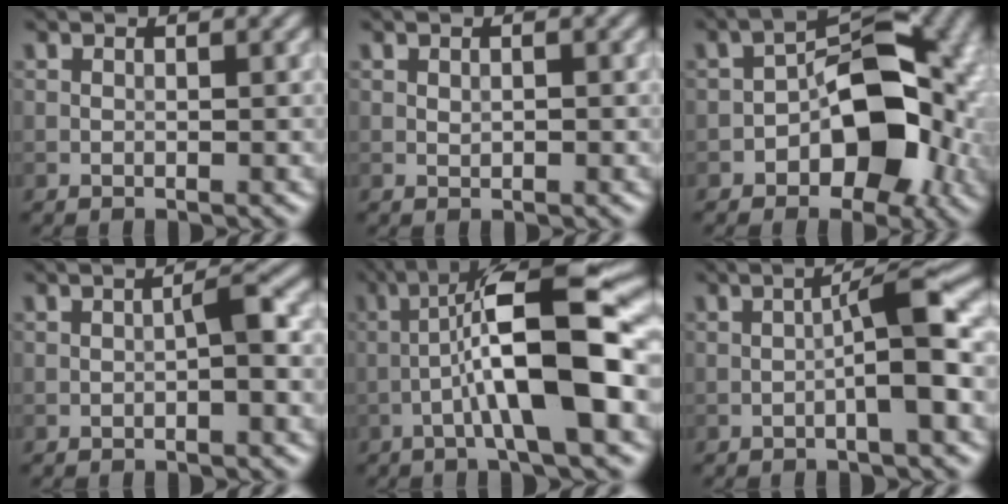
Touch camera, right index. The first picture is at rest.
{"total": 0.7, "force": [-0.1, 0.4, 0.6], "torque": [-0.010, 0.000, 0.000]}
{"total": 9.8, "force": [-2.6, 5.7, 7.5], "torque": [-0.093, 0.014, -0.049]}
{"total": 1.9, "force": [-0.5, 0.2, 1.8], "torque": [-0.031, 0.008, -0.009]}
{"total": 10.7, "force": [-2.1, 1.7, 10.4], "torque": [-0.164, 0.028, -0.038]}
{"total": 4.1, "force": [-1.0, 0.3, 4.0], "torque": [-0.064, 0.017, -0.021]}